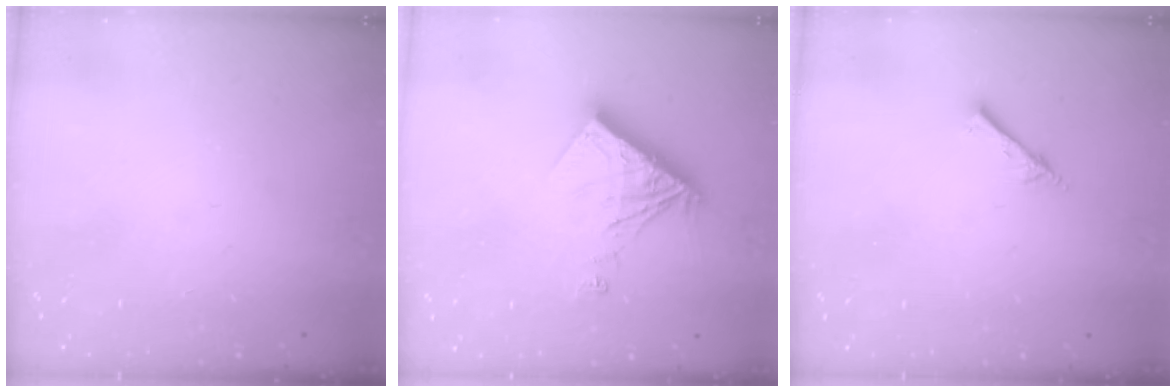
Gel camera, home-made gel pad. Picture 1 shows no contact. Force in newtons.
{"total": 11.1, "press": 11.0, "slide": 1.3}
{"total": 2.0, "press": 2.0, "slide": 0.2}